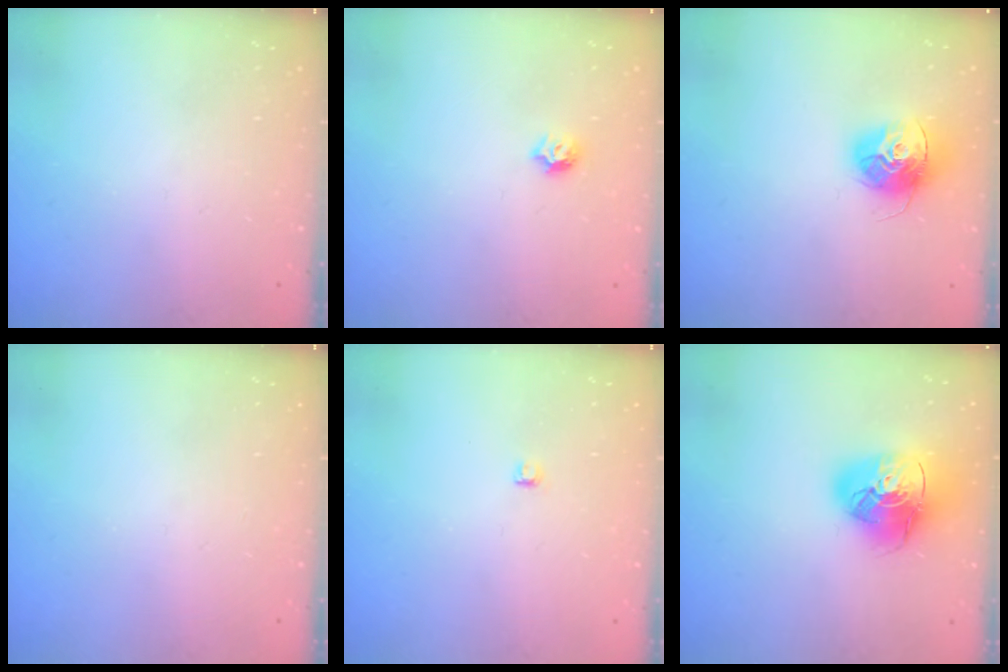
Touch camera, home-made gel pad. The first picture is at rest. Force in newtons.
{"total": 4.7, "press": 4.7, "slide": 0.7}
{"total": 13.7, "press": 13.6, "slide": 1.3}
{"total": 0.0}
{"total": 2.8, "press": 2.7, "slide": 0.3}
{"total": 15.6, "press": 15.5, "slide": 1.6}